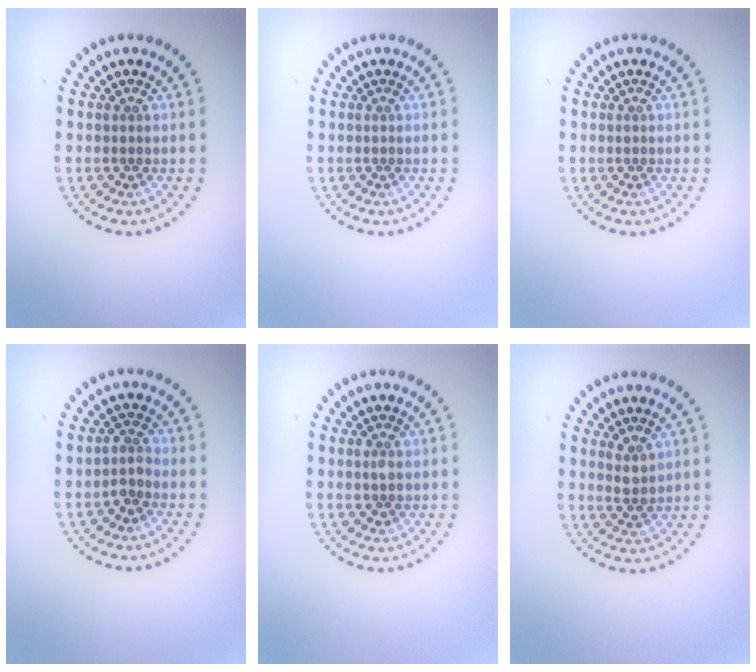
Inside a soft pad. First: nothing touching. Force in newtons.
{"total": 0.0}
{"total": 0.0}
{"total": 1.5, "press": 1.3, "slide": 0.9}
{"total": 1.4, "press": 1.3, "slide": 0.4}
{"total": 1.6, "press": 1.4, "slide": 0.7}